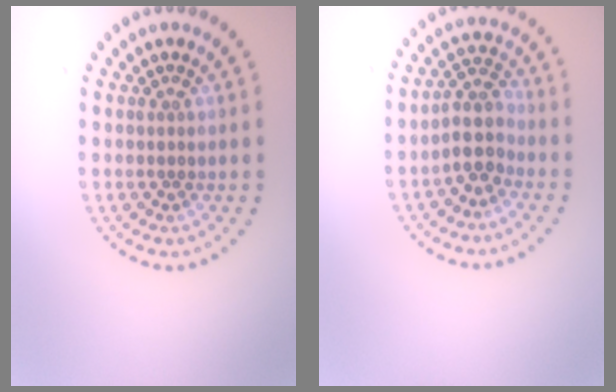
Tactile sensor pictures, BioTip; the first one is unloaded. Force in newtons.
{"total": 2.9, "press": 2.5, "slide": 1.5}